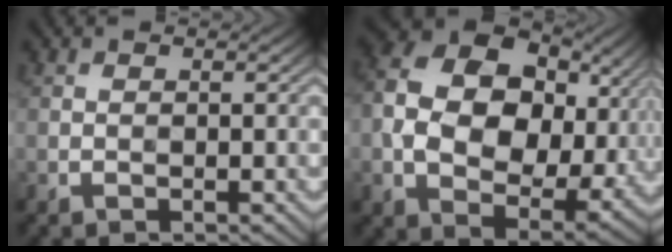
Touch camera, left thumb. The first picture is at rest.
{"total": 14.1, "force": [1.9, 10.1, 9.7], "torque": [-0.195, 0.001, 0.035]}